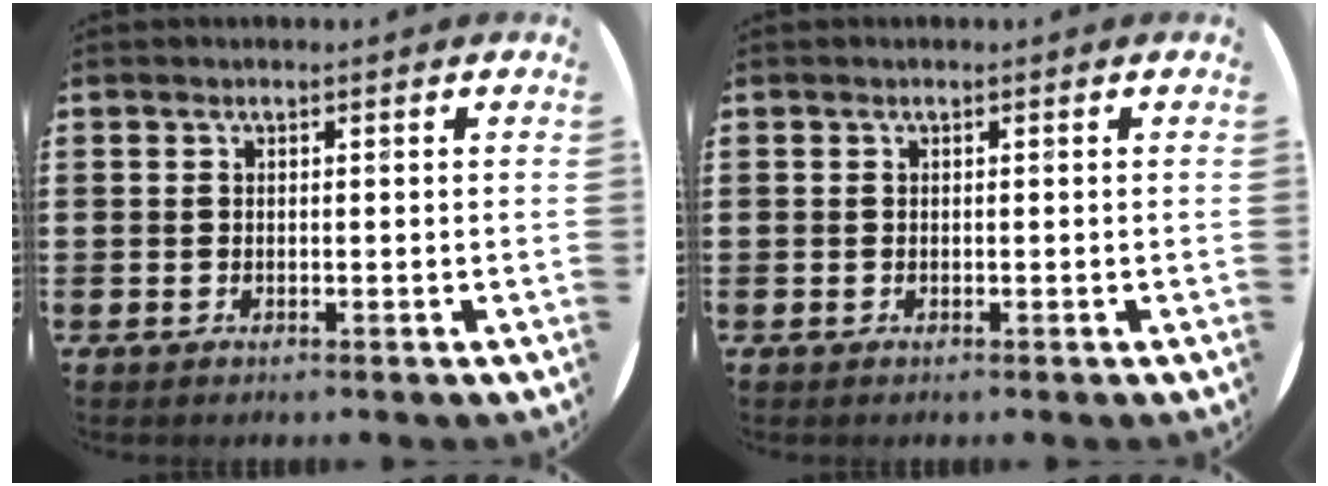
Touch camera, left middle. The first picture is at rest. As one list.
[{"total": 0.0}]